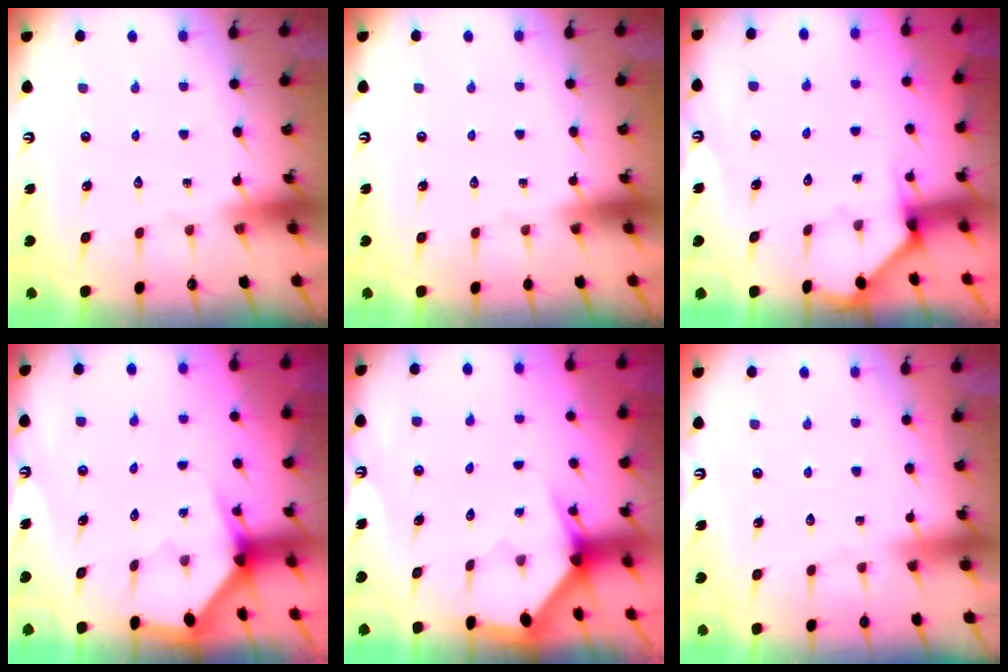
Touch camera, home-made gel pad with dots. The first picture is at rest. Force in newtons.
{"total": 0.0}
{"total": 2.0, "press": 2.0, "slide": 0.2}
{"total": 3.2, "press": 3.2, "slide": 0.1}
{"total": 2.9, "press": 2.9, "slide": 0.0}
{"total": 2.6, "press": 2.6, "slide": 0.3}